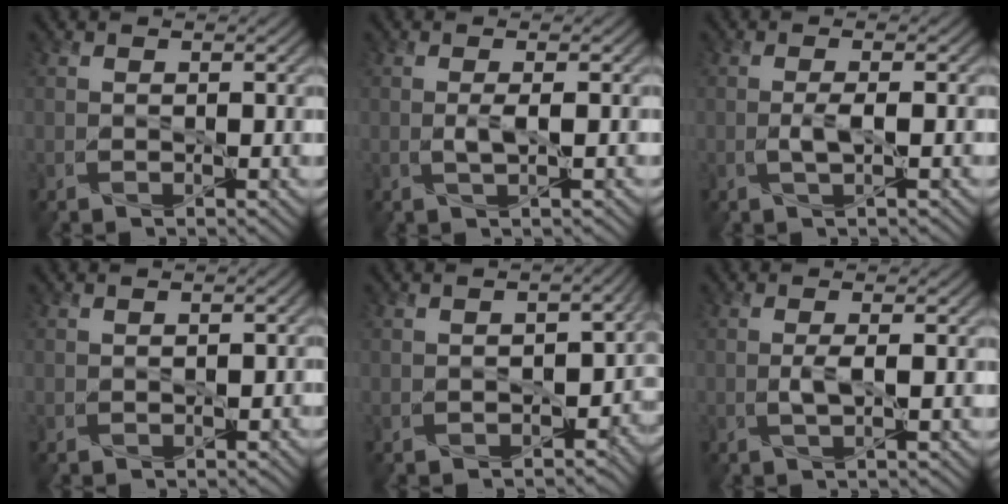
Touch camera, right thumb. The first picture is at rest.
{"total": 1.6, "force": [0.0, 0.2, 1.6], "torque": [-0.035, 0.002, -0.001]}
{"total": 1.9, "force": [-0.3, 0.3, 1.9], "torque": [-0.040, 0.003, -0.009]}
{"total": 0.9, "force": [-0.4, 0.6, 0.4], "torque": [-0.004, -0.004, -0.005]}
{"total": 5.1, "force": [-2.1, 3.6, 3.0], "torque": [-0.028, -0.032, -0.021]}
{"total": 1.8, "force": [-0.1, 0.2, 1.8], "torque": [-0.038, 0.002, -0.004]}